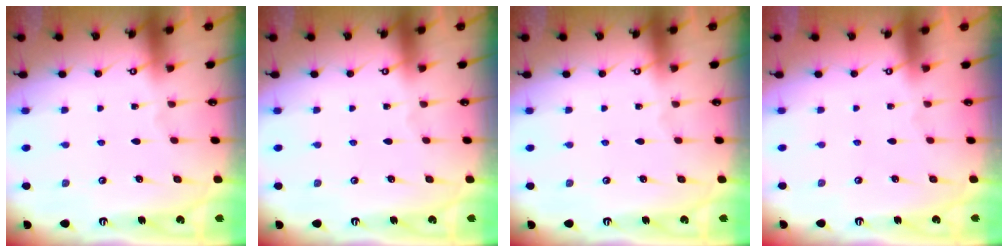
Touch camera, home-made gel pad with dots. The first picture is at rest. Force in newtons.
{"total": 0.0}
{"total": 0.0}
{"total": 1.5, "press": 1.4, "slide": 0.7}